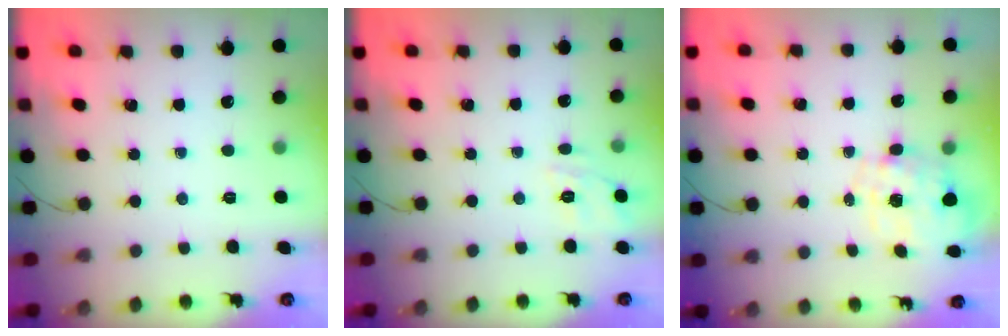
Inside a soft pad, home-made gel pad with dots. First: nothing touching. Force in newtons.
{"total": 8.6, "press": 8.4, "slide": 1.7}
{"total": 2.1, "press": 1.8, "slide": 1.0}